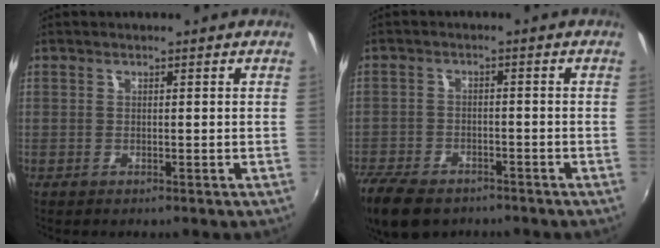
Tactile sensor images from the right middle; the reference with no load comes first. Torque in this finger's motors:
{"motor_torque": [1.08, -1.05, 0.10, 0.11]}